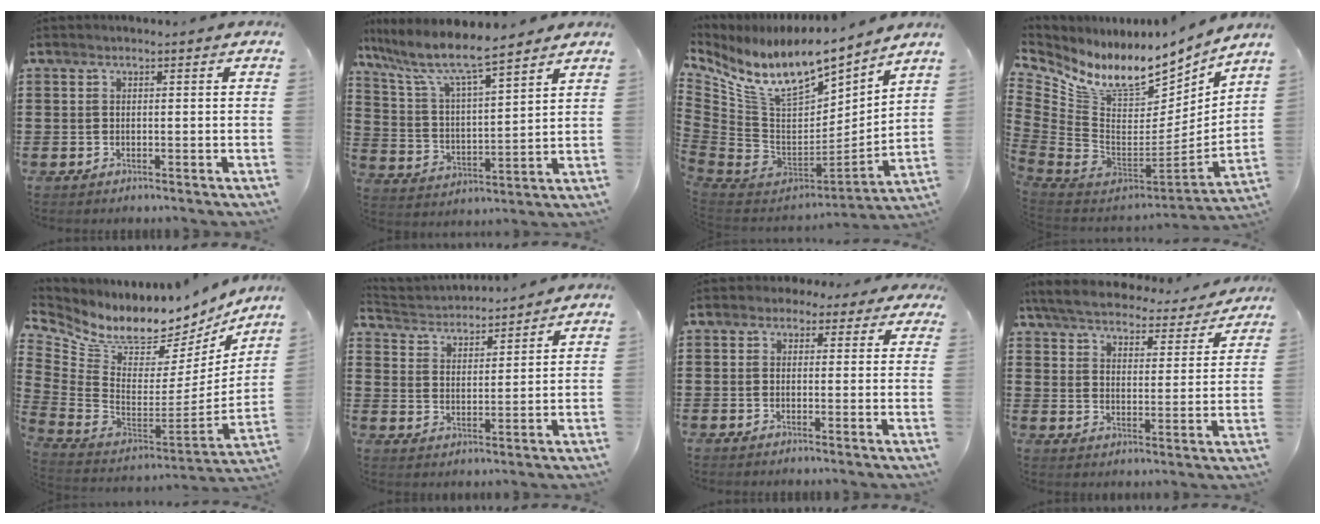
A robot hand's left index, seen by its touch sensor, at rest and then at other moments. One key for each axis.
{"total": 7.9, "fx": 6.6, "fy": 1.1, "fz": 4.1, "tx": -0.109, "ty": -0.035, "tz": 0.109}
{"total": 12.5, "fx": 9.0, "fy": 4.5, "fz": 7.4, "tx": -0.169, "ty": -0.072, "tz": 0.157}
{"total": 10.2, "fx": 7.7, "fy": 4.1, "fz": 5.3, "tx": -0.135, "ty": -0.079, "tz": 0.131}
{"total": 7.4, "fx": 6.7, "fy": 2.5, "fz": 2.1, "tx": -0.090, "ty": -0.075, "tz": 0.115}
{"total": 3.4, "fx": 3.3, "fy": 0.6, "fz": -0.2, "tx": -0.017, "ty": -0.019, "tz": 0.056}
{"total": 2.0, "fx": 1.0, "fy": 1.6, "fz": 0.6, "tx": -0.020, "ty": 0.011, "tz": 0.017}
{"total": 5.3, "fx": 5.2, "fy": 0.5, "fz": 1.2, "tx": -0.051, "ty": -0.034, "tz": 0.086}